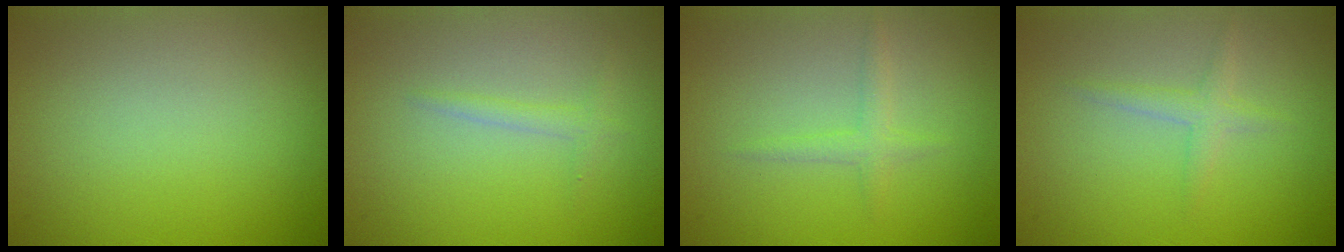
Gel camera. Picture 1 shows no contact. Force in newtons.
{"total": 1.1, "press": 1.1, "slide": 0.0}
{"total": 1.3, "press": 1.3, "slide": 0.1}
{"total": 1.5, "press": 1.5, "slide": 0.1}